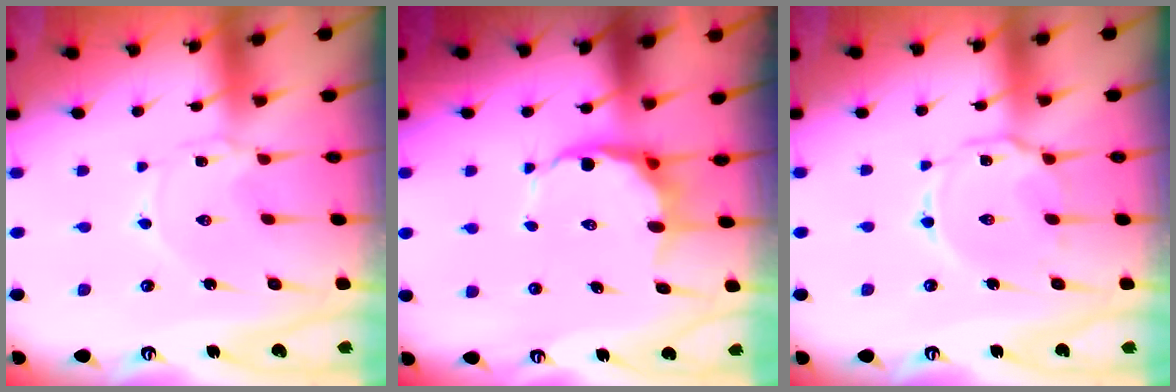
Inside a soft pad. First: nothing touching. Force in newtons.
{"total": 9.1, "press": 8.8, "slide": 2.3}
{"total": 7.9, "press": 7.9, "slide": 0.5}